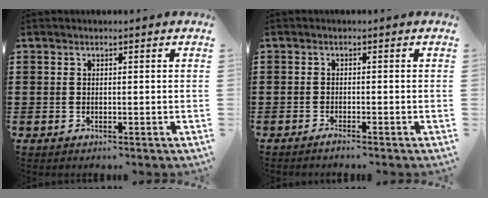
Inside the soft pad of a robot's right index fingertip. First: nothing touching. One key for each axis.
{"total": 1.0, "fx": -0.9, "fy": 0.0, "fz": 0.3, "tx": -0.008, "ty": -0.003, "tz": -0.017}